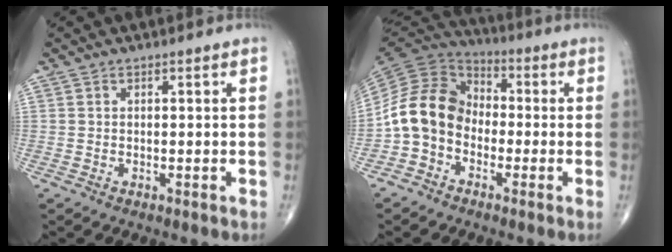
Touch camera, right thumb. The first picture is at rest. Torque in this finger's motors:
{"motor_torque": [1.11, 1.60, 0.97, -0.91, 0.15]}